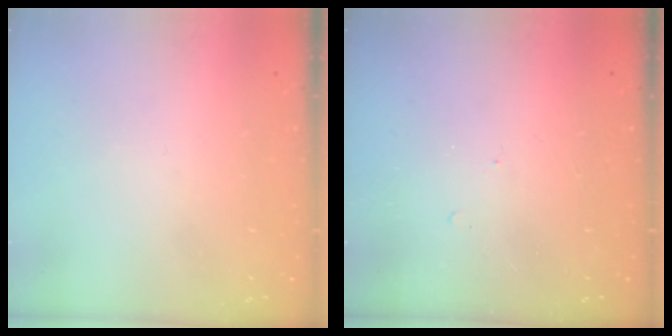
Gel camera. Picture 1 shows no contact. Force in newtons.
{"total": 5.4, "press": 5.3, "slide": 0.6}